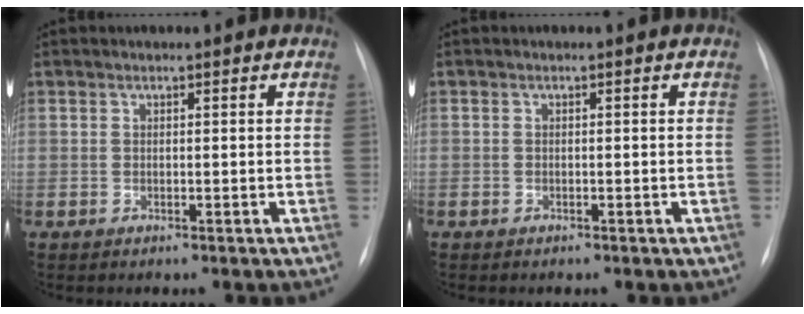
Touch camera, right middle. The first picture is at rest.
{"total": 0.8, "force": [-0.5, 0.5, 0.3], "torque": [-0.006, 0.002, -0.007]}